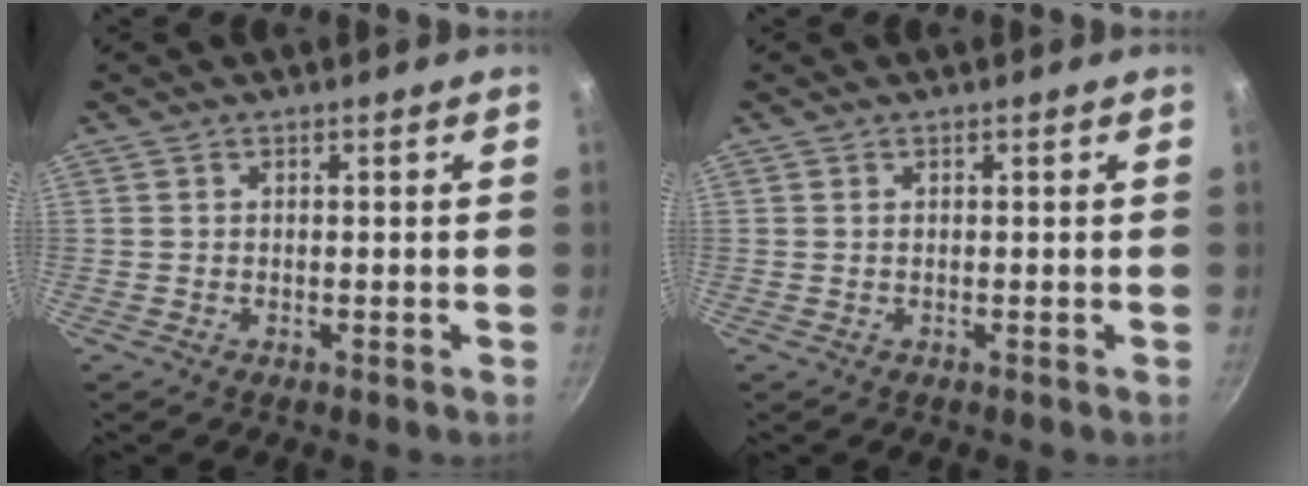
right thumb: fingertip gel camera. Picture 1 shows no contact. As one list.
[{"total": 0.0}]